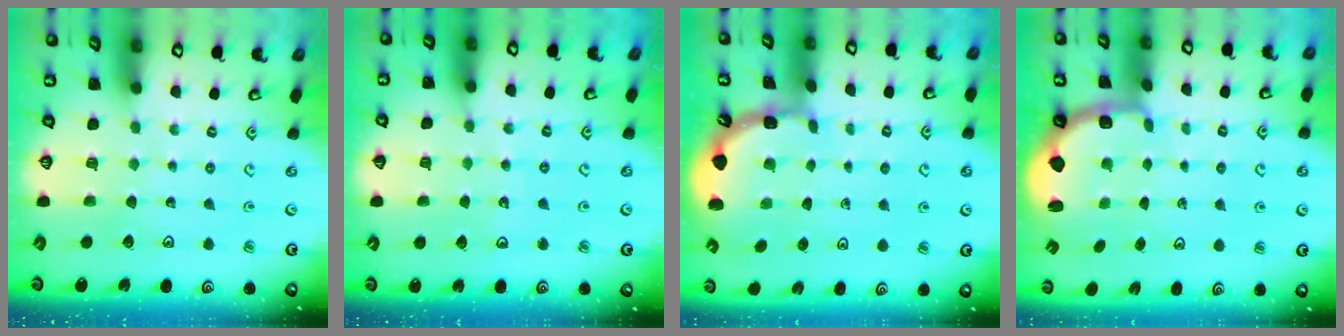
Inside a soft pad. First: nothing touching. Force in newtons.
{"total": 6.0, "press": 5.4, "slide": 2.7}
{"total": 1.5, "press": 1.5, "slide": 0.1}
{"total": 2.4, "press": 1.1, "slide": 2.2}